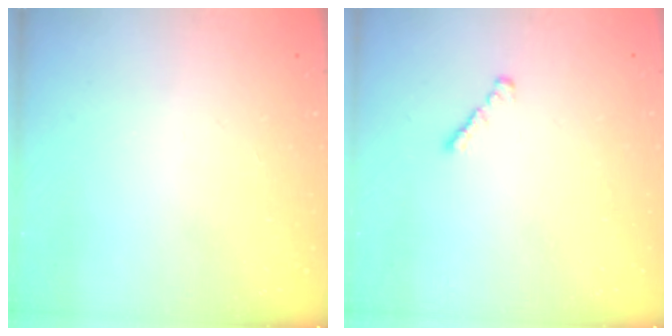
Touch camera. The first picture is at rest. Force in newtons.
{"total": 1.6, "press": 1.5, "slide": 0.5}